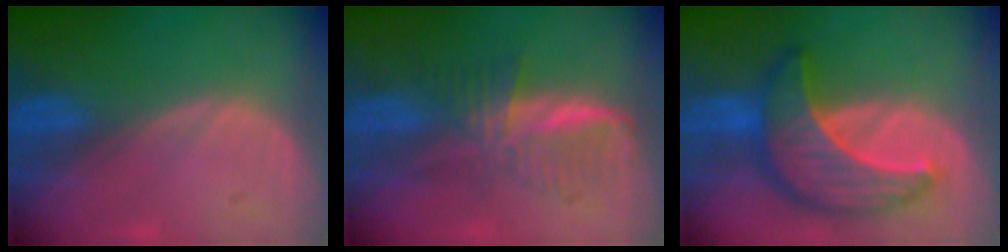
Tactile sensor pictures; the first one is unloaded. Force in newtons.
{"total": 5.9, "press": 5.9, "slide": 0.8}
{"total": 9.9, "press": 9.9, "slide": 0.8}